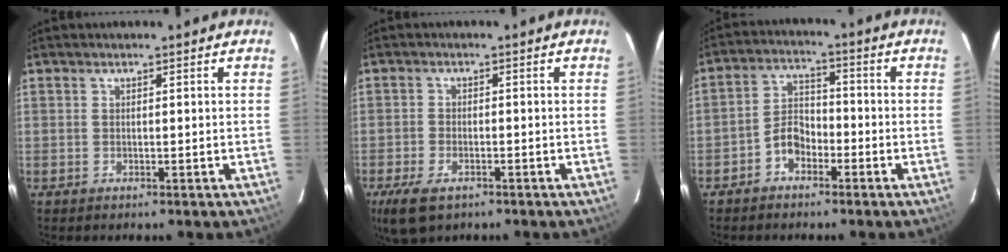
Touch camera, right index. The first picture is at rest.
{"total": 7.1, "force": [-4.4, 3.6, 4.3], "torque": [-0.113, -0.020, -0.081]}
{"total": 5.2, "force": [-3.2, 3.3, 2.5], "torque": [-0.051, 0.020, -0.057]}